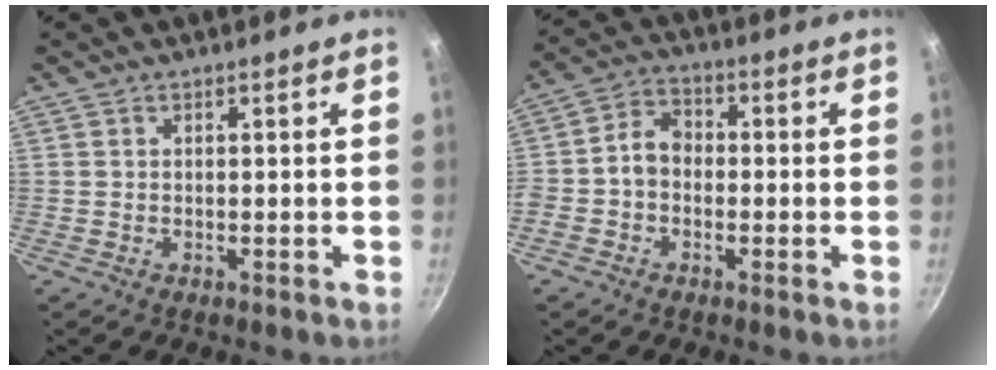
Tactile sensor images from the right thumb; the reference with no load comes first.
{"total": 5.7, "force": [-1.1, 4.5, 3.3], "torque": [-0.039, 0.023, -0.036]}